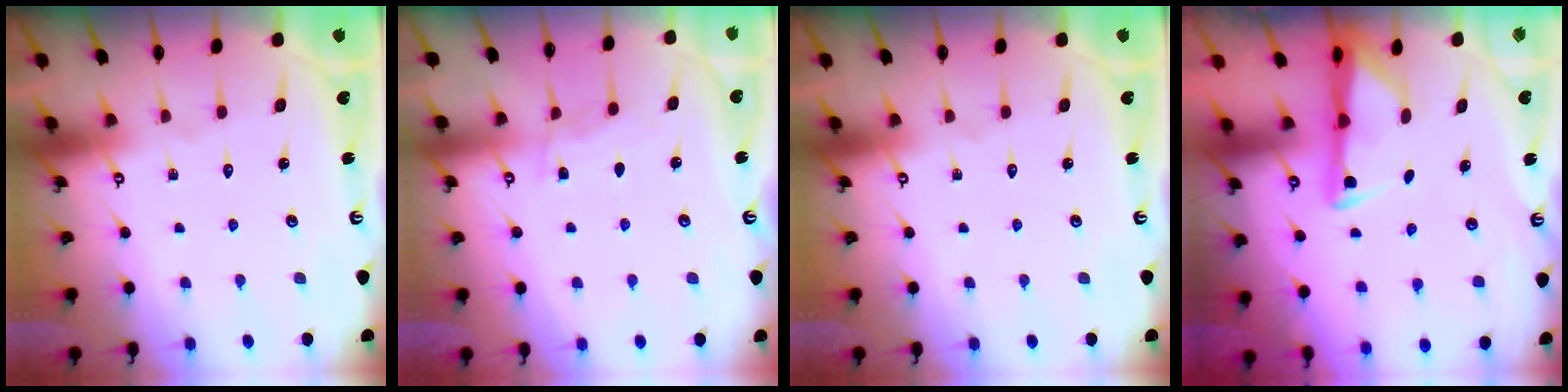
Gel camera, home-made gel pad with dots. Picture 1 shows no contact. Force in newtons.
{"total": 5.5, "press": 5.5, "slide": 0.7}
{"total": 0.0}
{"total": 3.4, "press": 3.3, "slide": 0.5}